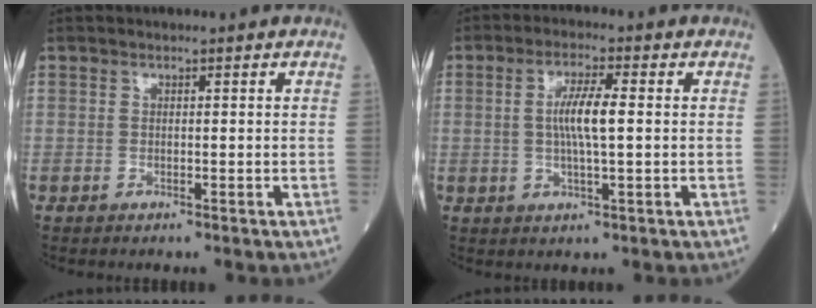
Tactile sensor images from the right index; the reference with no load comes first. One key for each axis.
{"total": 5.8, "fx": 0.4, "fy": 0.5, "fz": 5.8, "tx": -0.112, "ty": 0.003, "tz": 0.005}